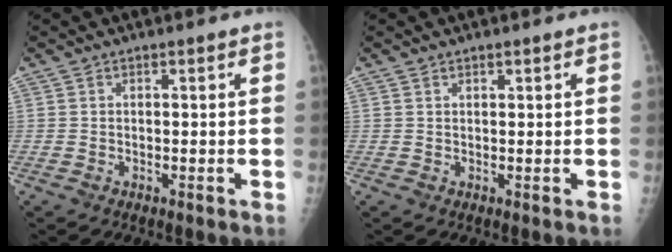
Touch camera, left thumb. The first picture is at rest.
{"total": 0.6, "force": [0.4, 0.3, 0.2], "torque": [0.002, -0.002, 0.007]}